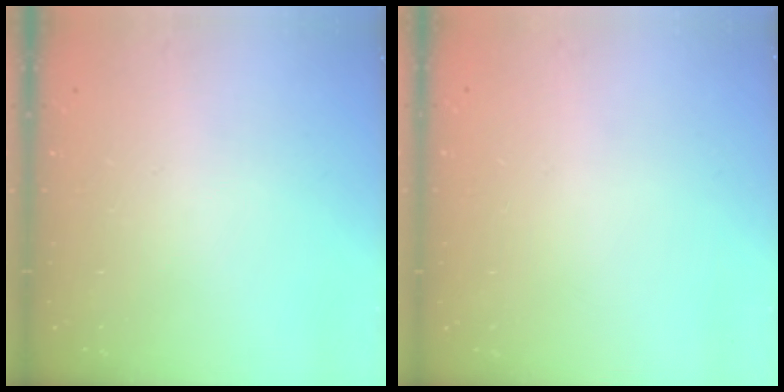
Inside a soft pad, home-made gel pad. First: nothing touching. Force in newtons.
{"total": 0.0}